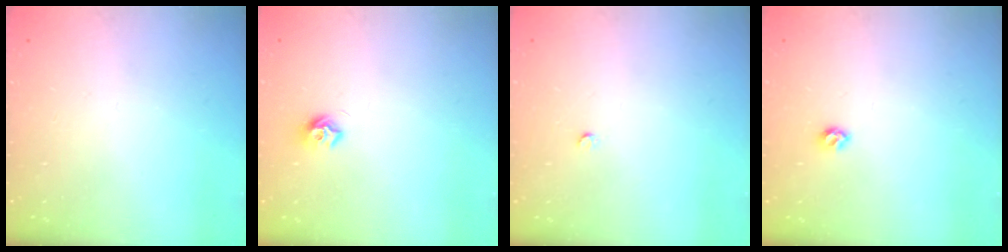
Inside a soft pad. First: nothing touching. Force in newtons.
{"total": 7.6, "press": 7.6, "slide": 0.8}
{"total": 2.2, "press": 2.2, "slide": 0.3}
{"total": 5.3, "press": 5.3, "slide": 0.7}